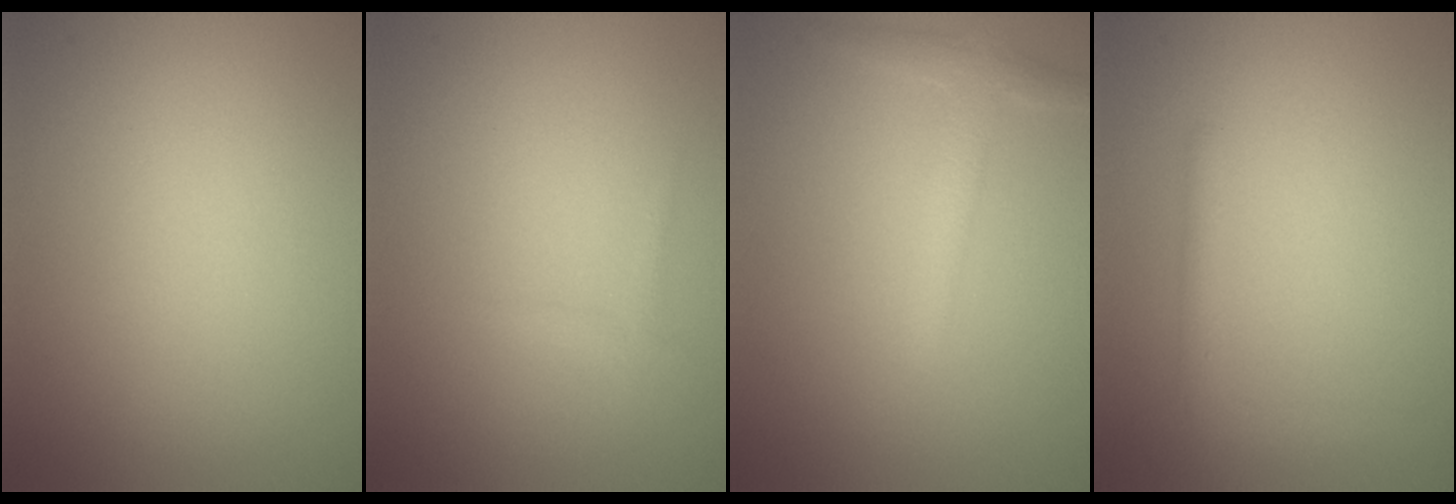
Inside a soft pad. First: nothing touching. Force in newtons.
{"total": 0.7, "press": 0.7, "slide": 0.0}
{"total": 2.4, "press": 2.4, "slide": 0.1}
{"total": 1.4, "press": 1.4, "slide": 0.1}